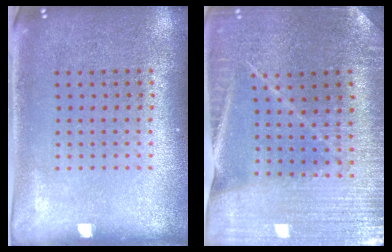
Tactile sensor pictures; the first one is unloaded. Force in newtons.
{"total": 2.3, "press": 2.3, "slide": 0.1}